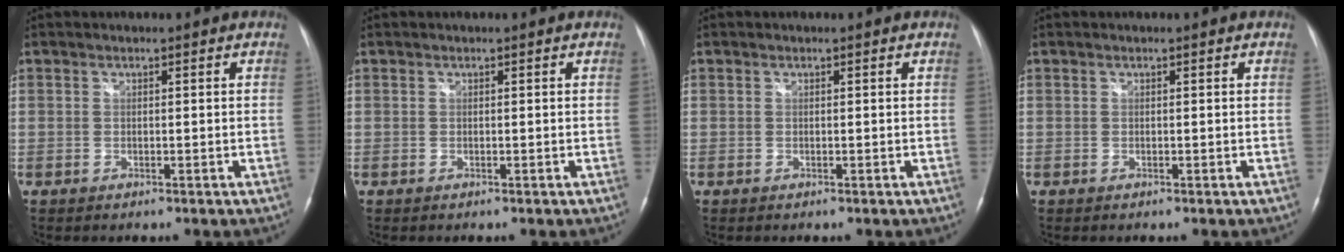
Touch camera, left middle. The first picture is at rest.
{"total": 0.0}
{"total": 0.0}
{"total": 0.0}